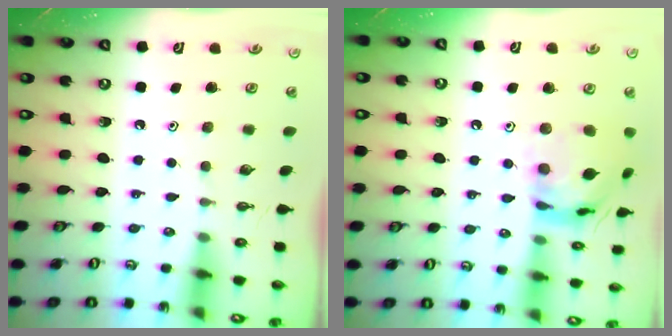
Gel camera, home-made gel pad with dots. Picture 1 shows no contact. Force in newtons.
{"total": 16.0, "press": 16.0, "slide": 1.6}